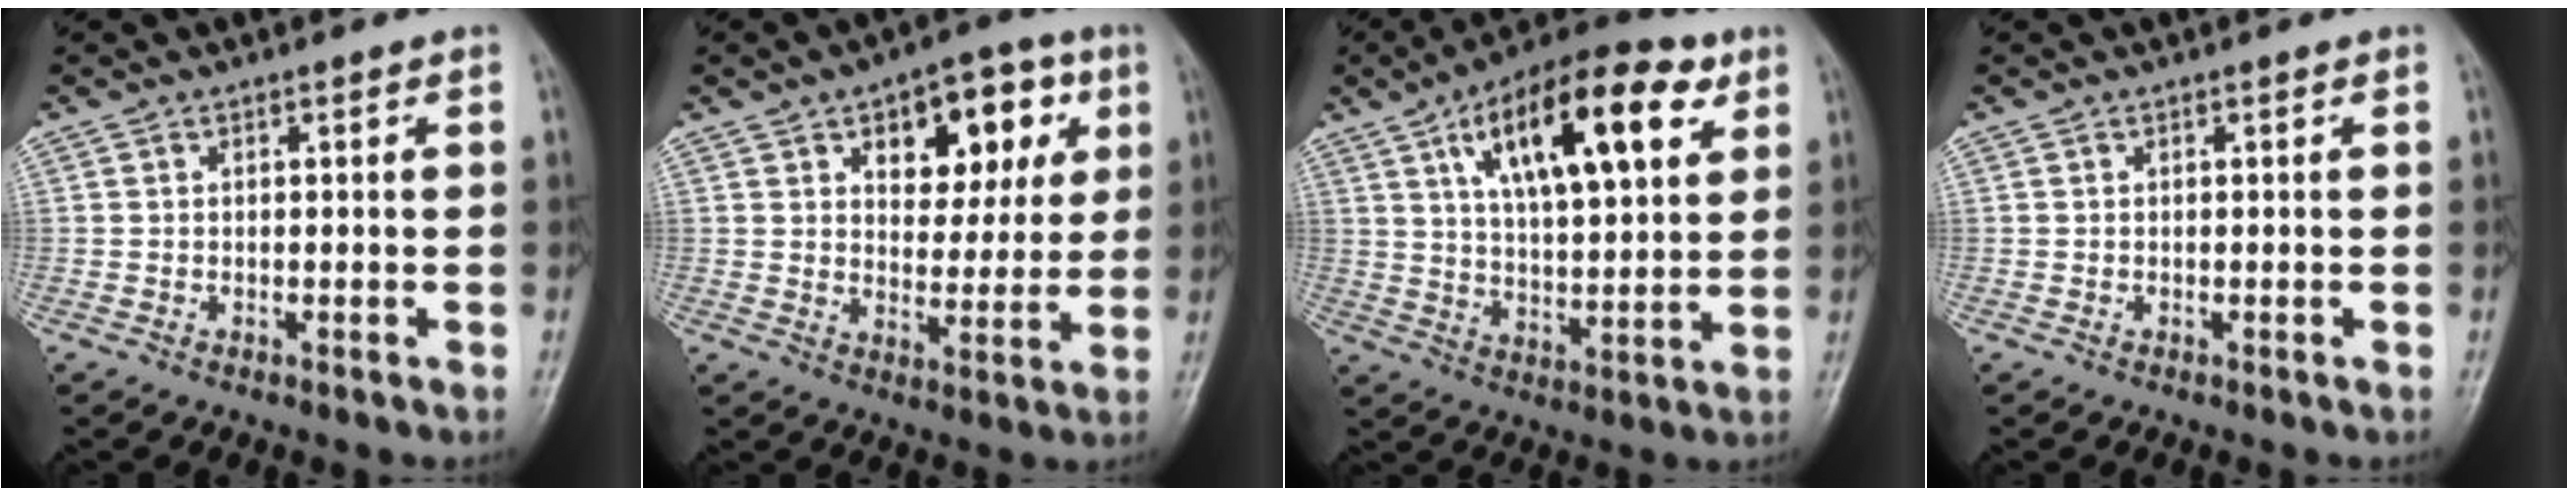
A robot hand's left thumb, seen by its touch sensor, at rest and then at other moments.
{"total": 13.9, "force": [5.6, 8.0, 9.9], "torque": [-0.086, -0.008, 0.081]}
{"total": 20.7, "force": [8.8, 8.4, 16.8], "torque": [-0.238, -0.014, 0.141]}
{"total": 0.0}